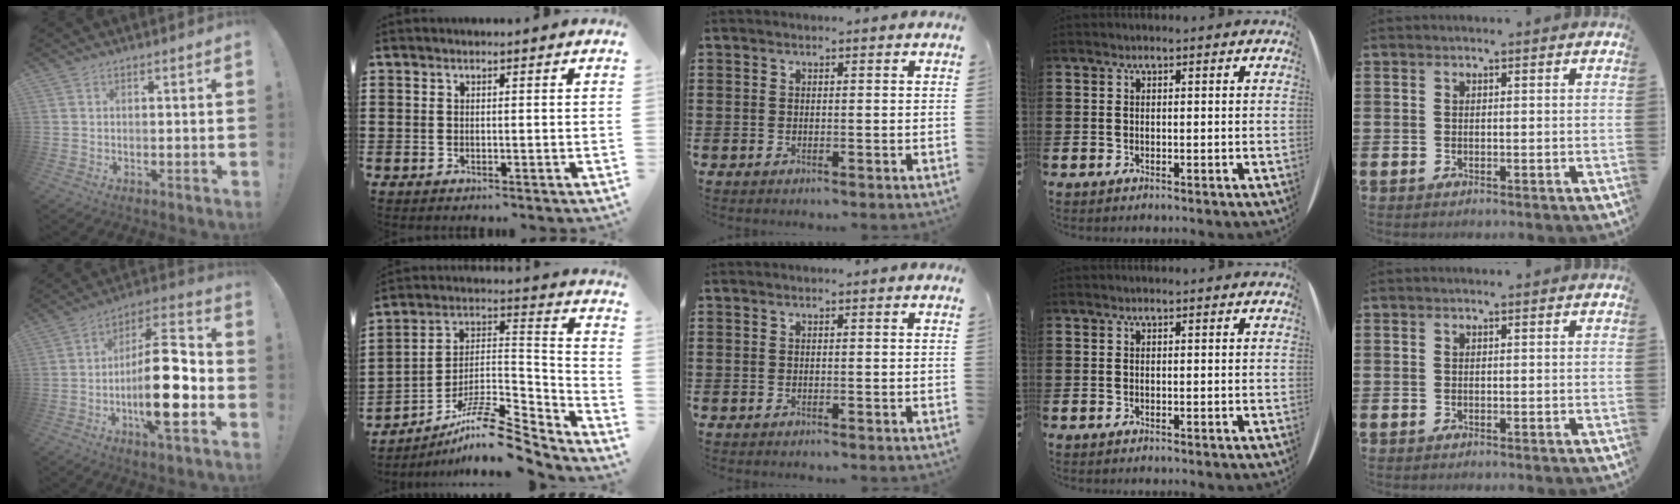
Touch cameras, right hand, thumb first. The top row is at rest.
{"thumb": {"total": 21.4, "force": [-5.2, 6.5, 19.7], "torque": [-0.330, 0.027, -0.083]}, "index": {"total": 10.6, "force": [-8.4, 2.6, 6.0], "torque": [-0.105, 0.017, -0.162]}}